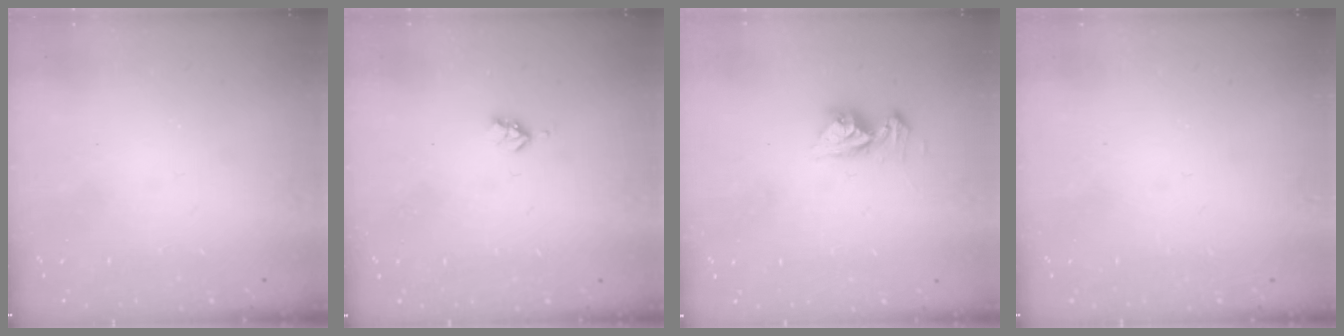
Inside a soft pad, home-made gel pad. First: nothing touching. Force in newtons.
{"total": 2.9, "press": 2.9, "slide": 0.5}
{"total": 9.6, "press": 9.6, "slide": 1.0}
{"total": 0.0}